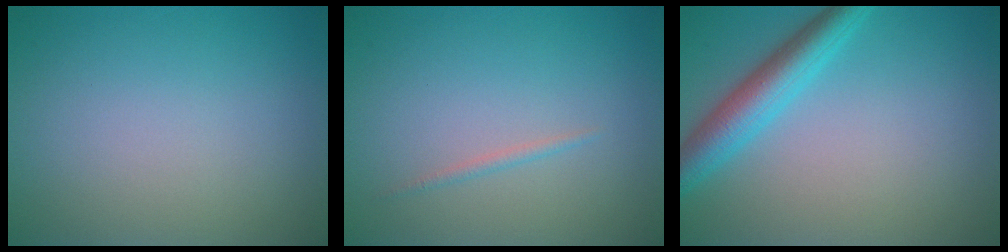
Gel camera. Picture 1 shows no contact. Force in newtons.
{"total": 0.6, "press": 0.6, "slide": 0.0}
{"total": 4.5, "press": 4.5, "slide": 0.1}